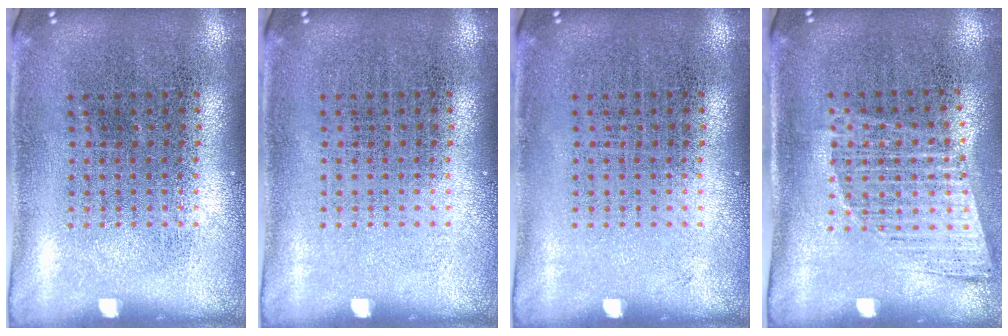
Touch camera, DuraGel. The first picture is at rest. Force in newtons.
{"total": 0.0}
{"total": 0.0}
{"total": 1.2, "press": 1.1, "slide": 0.6}